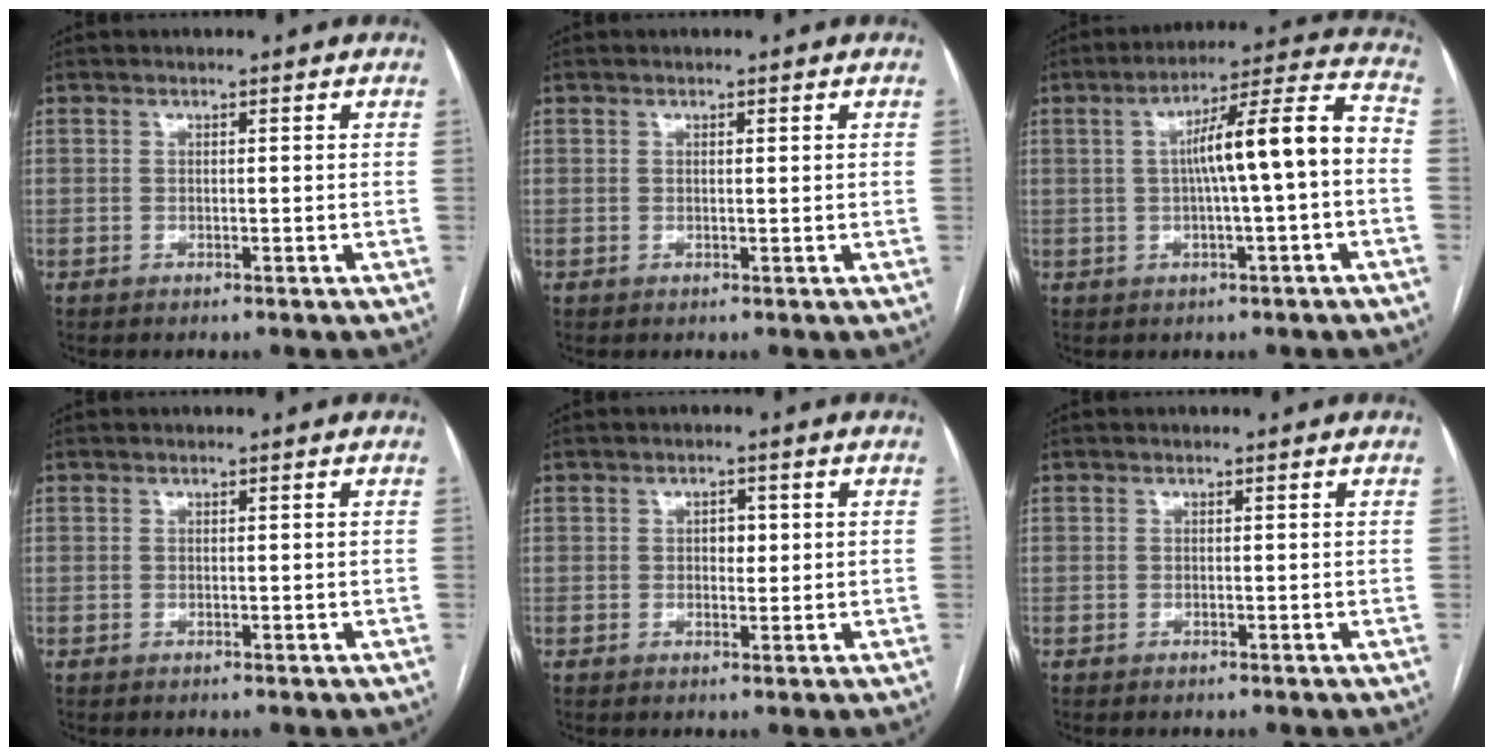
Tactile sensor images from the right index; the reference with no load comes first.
{"total": 0.7, "force": [0.3, 0.2, 0.6], "torque": [-0.010, 0.000, 0.004]}
{"total": 12.0, "force": [-0.5, 0.6, 12.0], "torque": [-0.183, 0.035, -0.008]}
{"total": 0.0}
{"total": 2.3, "force": [0.4, 1.4, 1.7], "torque": [-0.021, 0.002, 0.005]}
{"total": 0.0}